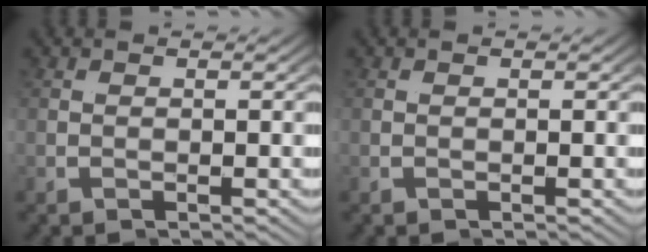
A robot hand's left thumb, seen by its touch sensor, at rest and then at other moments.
{"total": 0.0}